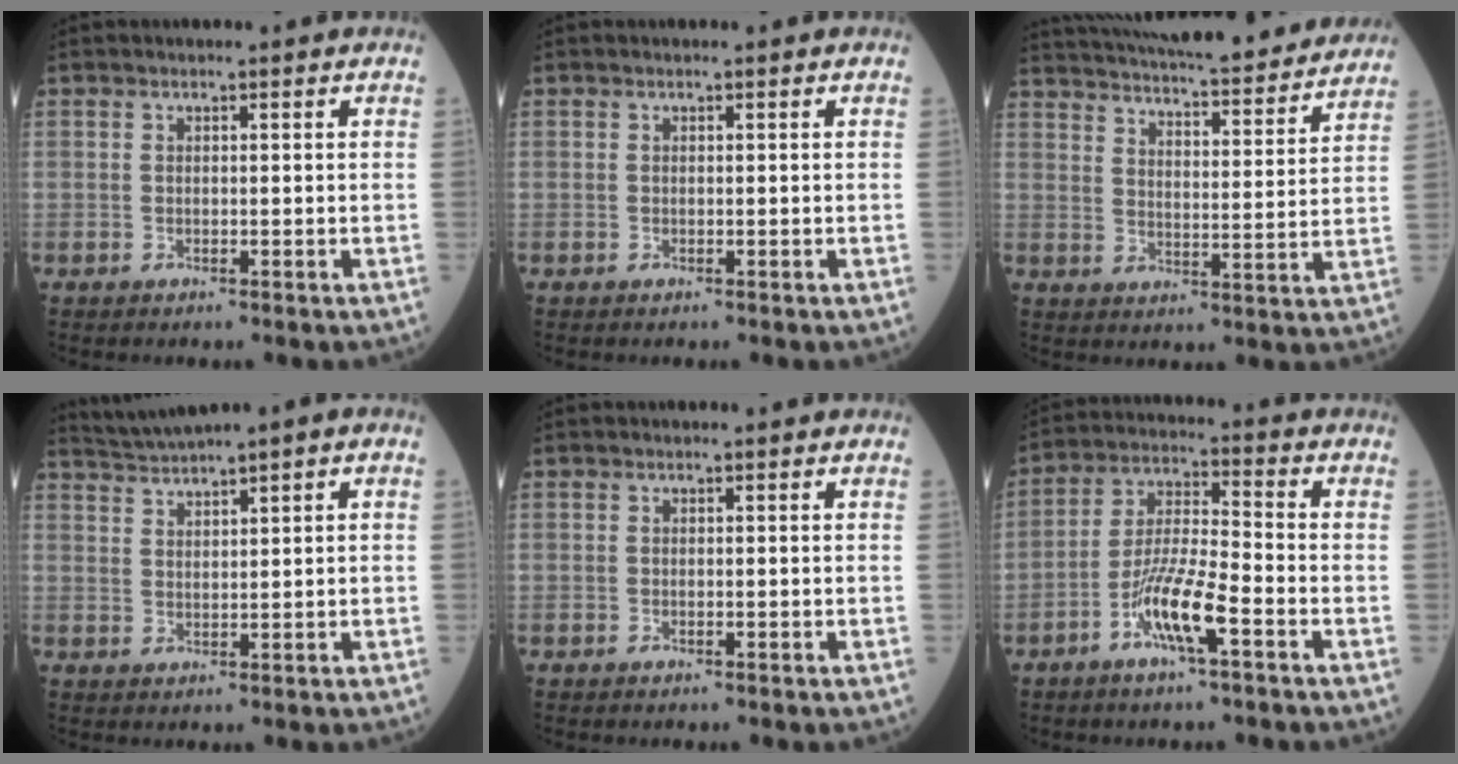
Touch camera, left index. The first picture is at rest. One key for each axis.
{"total": 0.0}
{"total": 25.2, "fx": 23.0, "fy": 3.6, "fz": 9.8, "tx": -0.167, "ty": -0.017, "tz": 0.303}
{"total": 3.7, "fx": 3.0, "fy": -0.4, "fz": 2.2, "tx": -0.047, "ty": 0.016, "tz": 0.063}
{"total": 0.0}
{"total": 8.8, "fx": -4.4, "fy": 0.9, "fz": 7.6, "tx": -0.155, "ty": -0.002, "tz": -0.087}